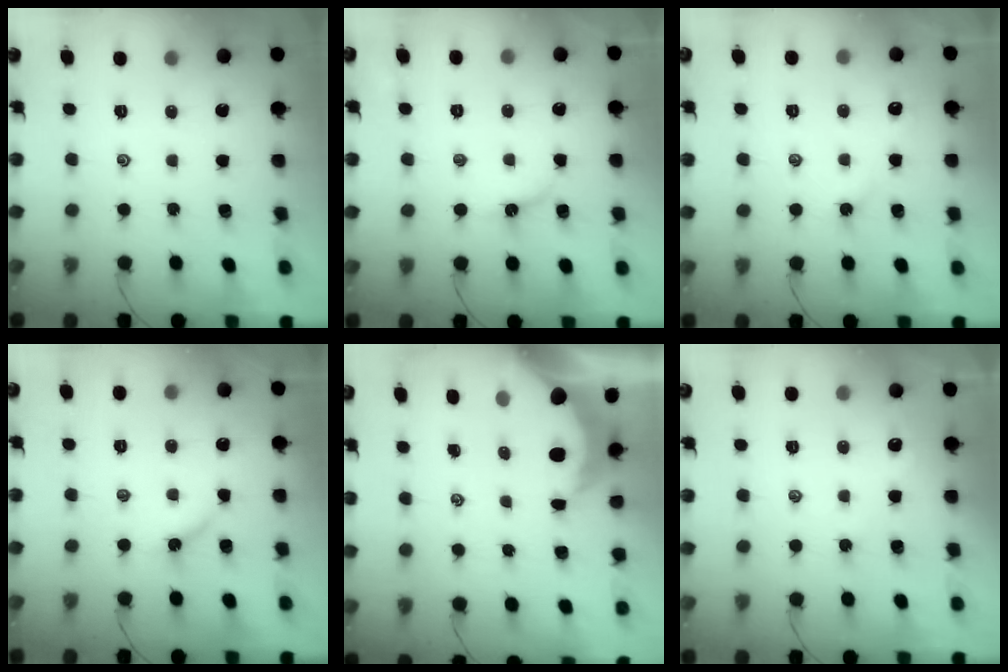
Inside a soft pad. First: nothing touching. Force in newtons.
{"total": 4.7, "press": 4.7, "slide": 0.6}
{"total": 3.0, "press": 2.9, "slide": 0.4}
{"total": 3.5, "press": 3.5, "slide": 0.4}
{"total": 5.9, "press": 5.8, "slide": 0.9}
{"total": 2.0, "press": 2.0, "slide": 0.3}